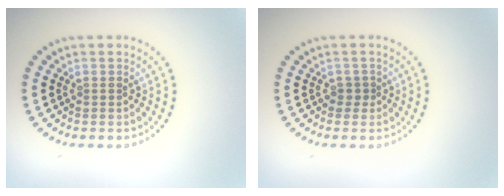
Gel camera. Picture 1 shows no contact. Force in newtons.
{"total": 0.6, "press": 0.2, "slide": 0.6}